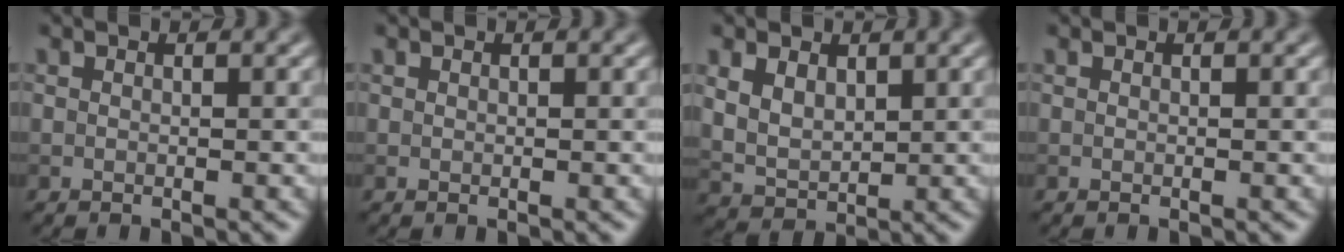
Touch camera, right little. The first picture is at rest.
{"total": 0.0}
{"total": 3.6, "force": [1.4, 2.5, 2.2], "torque": [-0.049, -0.007, 0.031]}
{"total": 0.0}